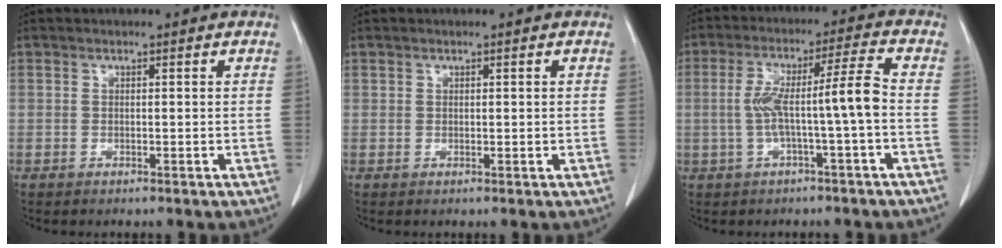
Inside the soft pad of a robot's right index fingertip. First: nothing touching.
{"total": 0.7, "force": [0.5, 0.5, 0.2], "torque": [0.007, -0.001, 0.008]}
{"total": 8.6, "force": [-1.2, -0.4, 8.5], "torque": [-0.159, 0.027, -0.019]}